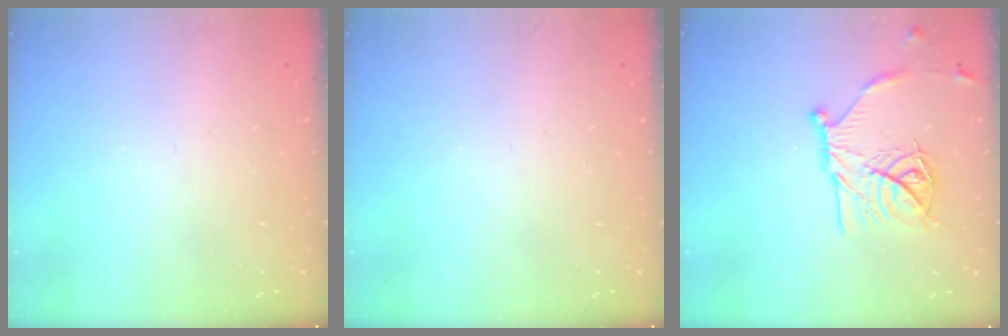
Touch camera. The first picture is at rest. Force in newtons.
{"total": 0.0}
{"total": 17.0, "press": 17.0, "slide": 1.0}